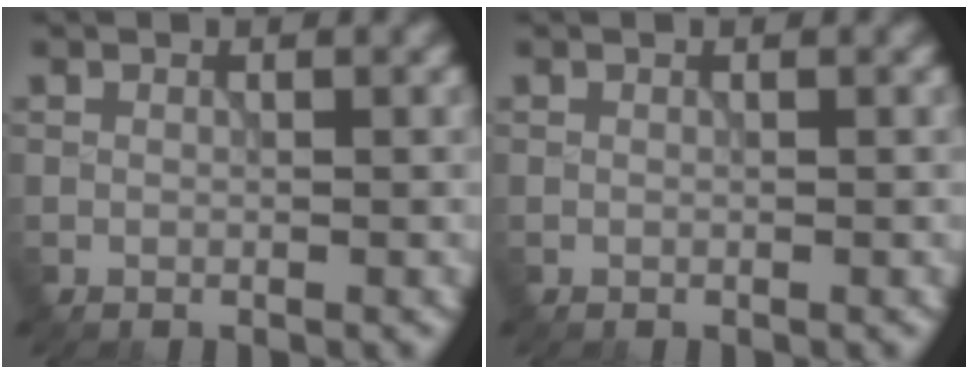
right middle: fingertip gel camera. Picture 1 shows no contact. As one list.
[{"total": 0.0}]